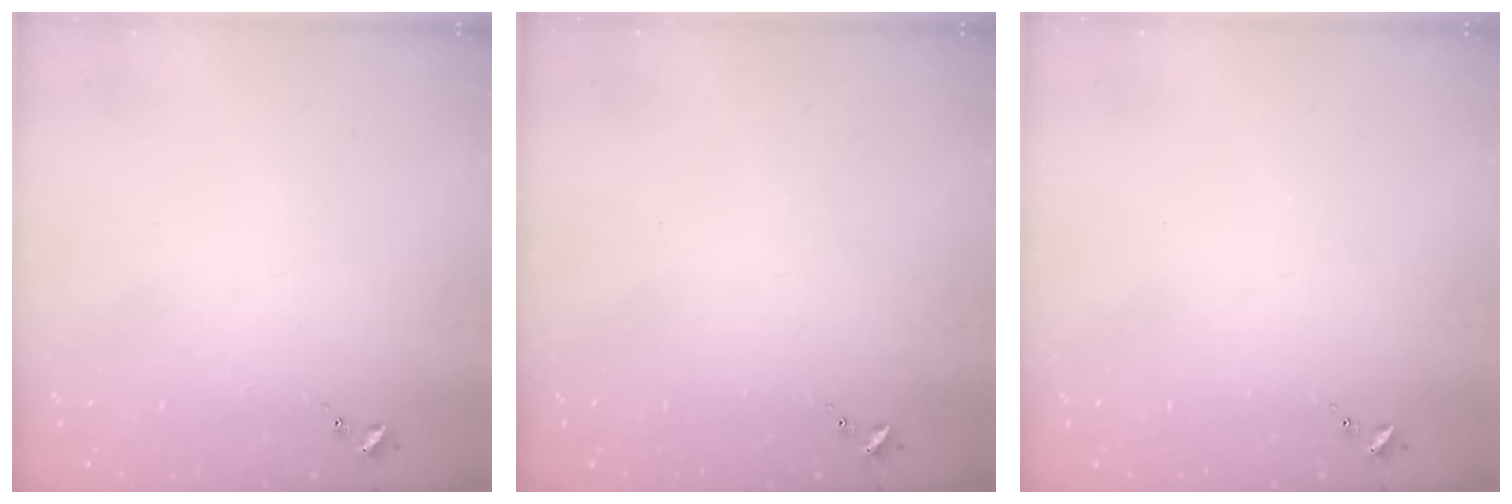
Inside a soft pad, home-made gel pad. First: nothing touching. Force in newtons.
{"total": 0.0}
{"total": 0.0}